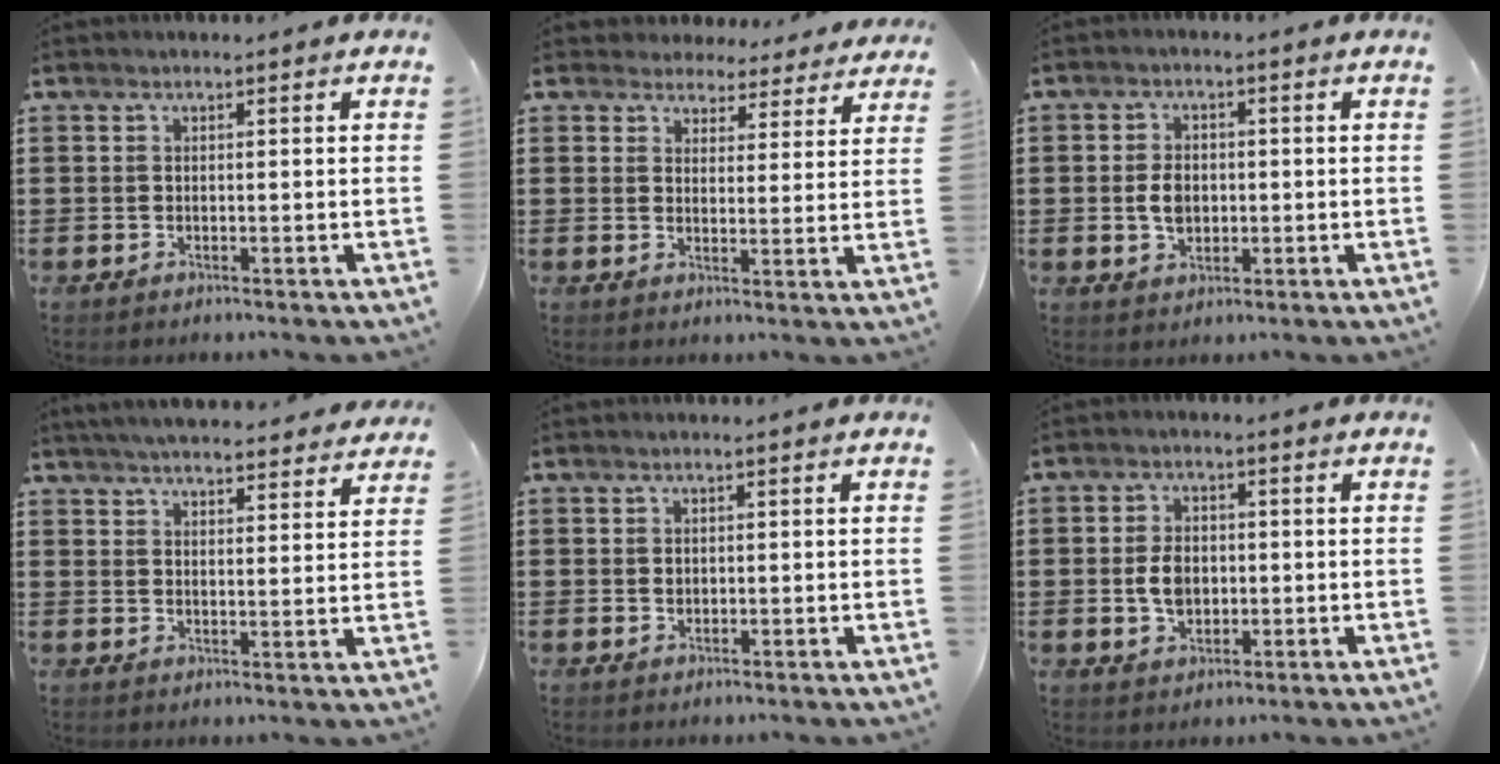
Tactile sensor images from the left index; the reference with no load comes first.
{"total": 4.1, "force": [3.9, 1.2, 0.1], "torque": [-0.015, -0.016, 0.070]}
{"total": 4.0, "force": [-0.2, 2.7, 2.9], "torque": [-0.059, 0.001, -0.010]}
{"total": 4.8, "force": [4.7, 0.1, 0.9], "torque": [-0.034, -0.020, 0.084]}
{"total": 0.8, "force": [0.2, 0.7, 0.4], "torque": [-0.010, 0.005, 0.002]}
{"total": 4.7, "force": [-0.3, 3.2, 3.5], "torque": [-0.077, 0.007, -0.009]}